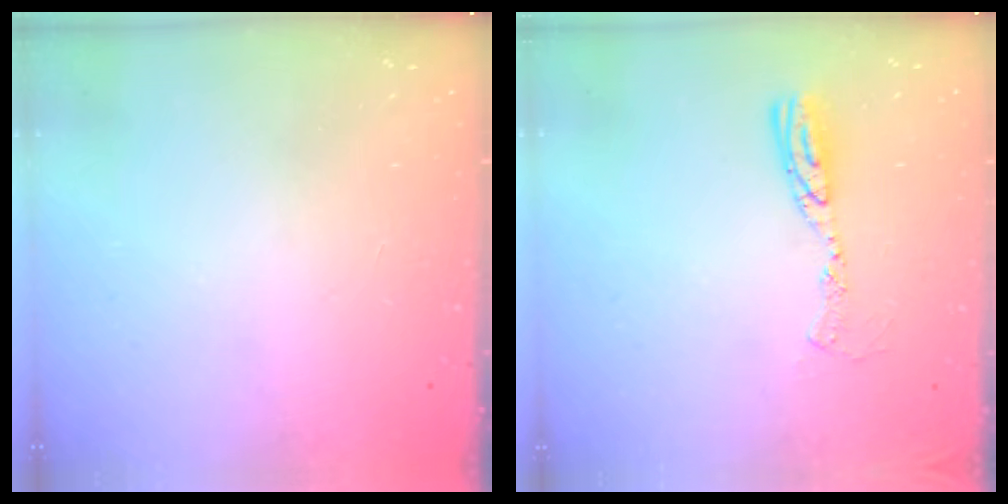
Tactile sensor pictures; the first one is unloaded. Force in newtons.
{"total": 9.5, "press": 9.5, "slide": 0.9}